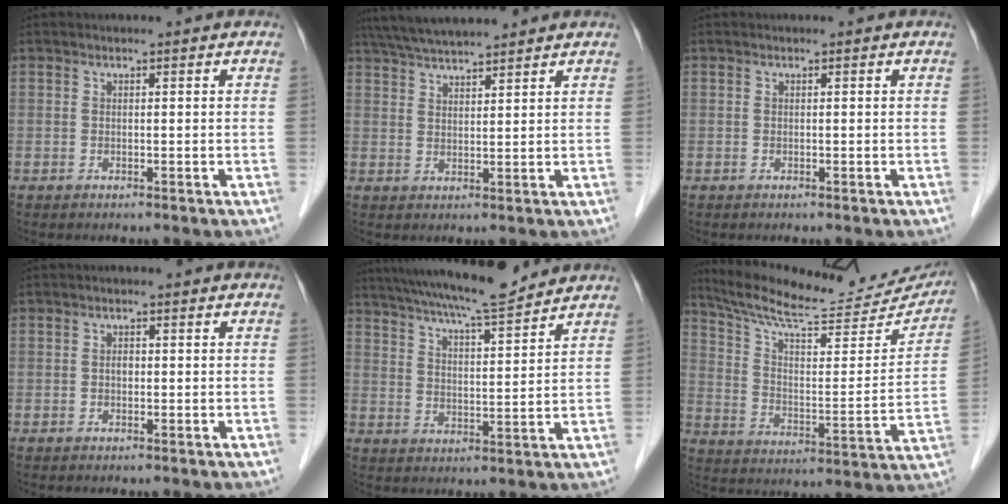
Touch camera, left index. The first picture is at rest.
{"total": 9.0, "force": [8.2, 0.7, 3.7], "torque": [-0.066, 0.031, 0.135]}
{"total": 0.0}
{"total": 0.9, "force": [-0.1, 0.6, 0.6], "torque": [-0.011, 0.001, -0.005]}
{"total": 14.5, "force": [13.0, 0.7, 6.4], "torque": [-0.110, 0.006, 0.200]}
{"total": 24.4, "force": [22.4, 4.2, 8.7], "torque": [-0.135, -0.038, 0.306]}